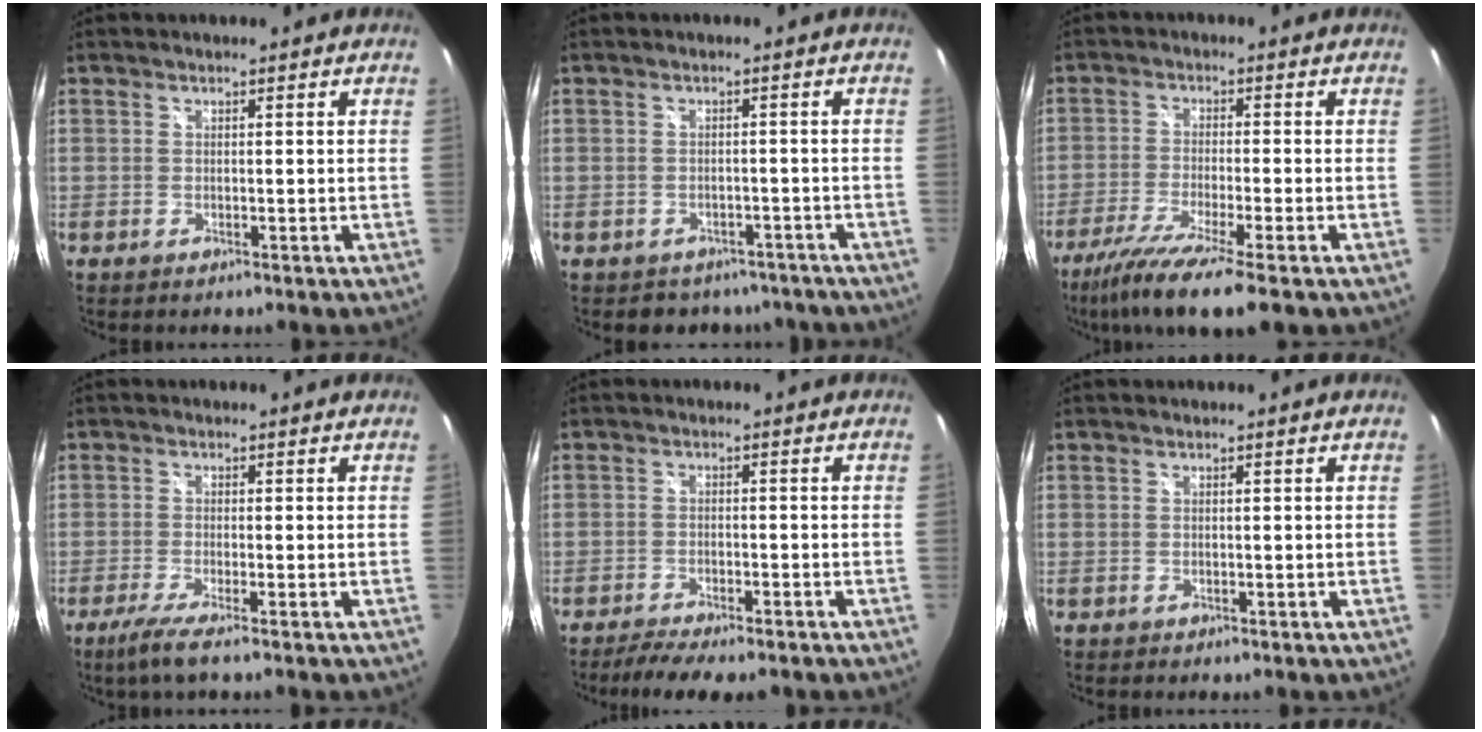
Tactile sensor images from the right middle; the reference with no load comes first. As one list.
[{"total": 7.6, "force": [-5.9, 4.4, 1.7], "torque": [-0.035, 0.005, -0.068]}, {"total": 11.9, "force": [-8.6, 0.4, 8.2], "torque": [-0.177, -0.046, -0.151]}, {"total": 4.1, "force": [-2.7, -0.5, 3.1], "torque": [-0.077, -0.013, -0.055]}, {"total": 7.2, "force": [-5.9, 1.2, 3.8], "torque": [-0.090, -0.019, -0.096]}, {"total": 0.0}]